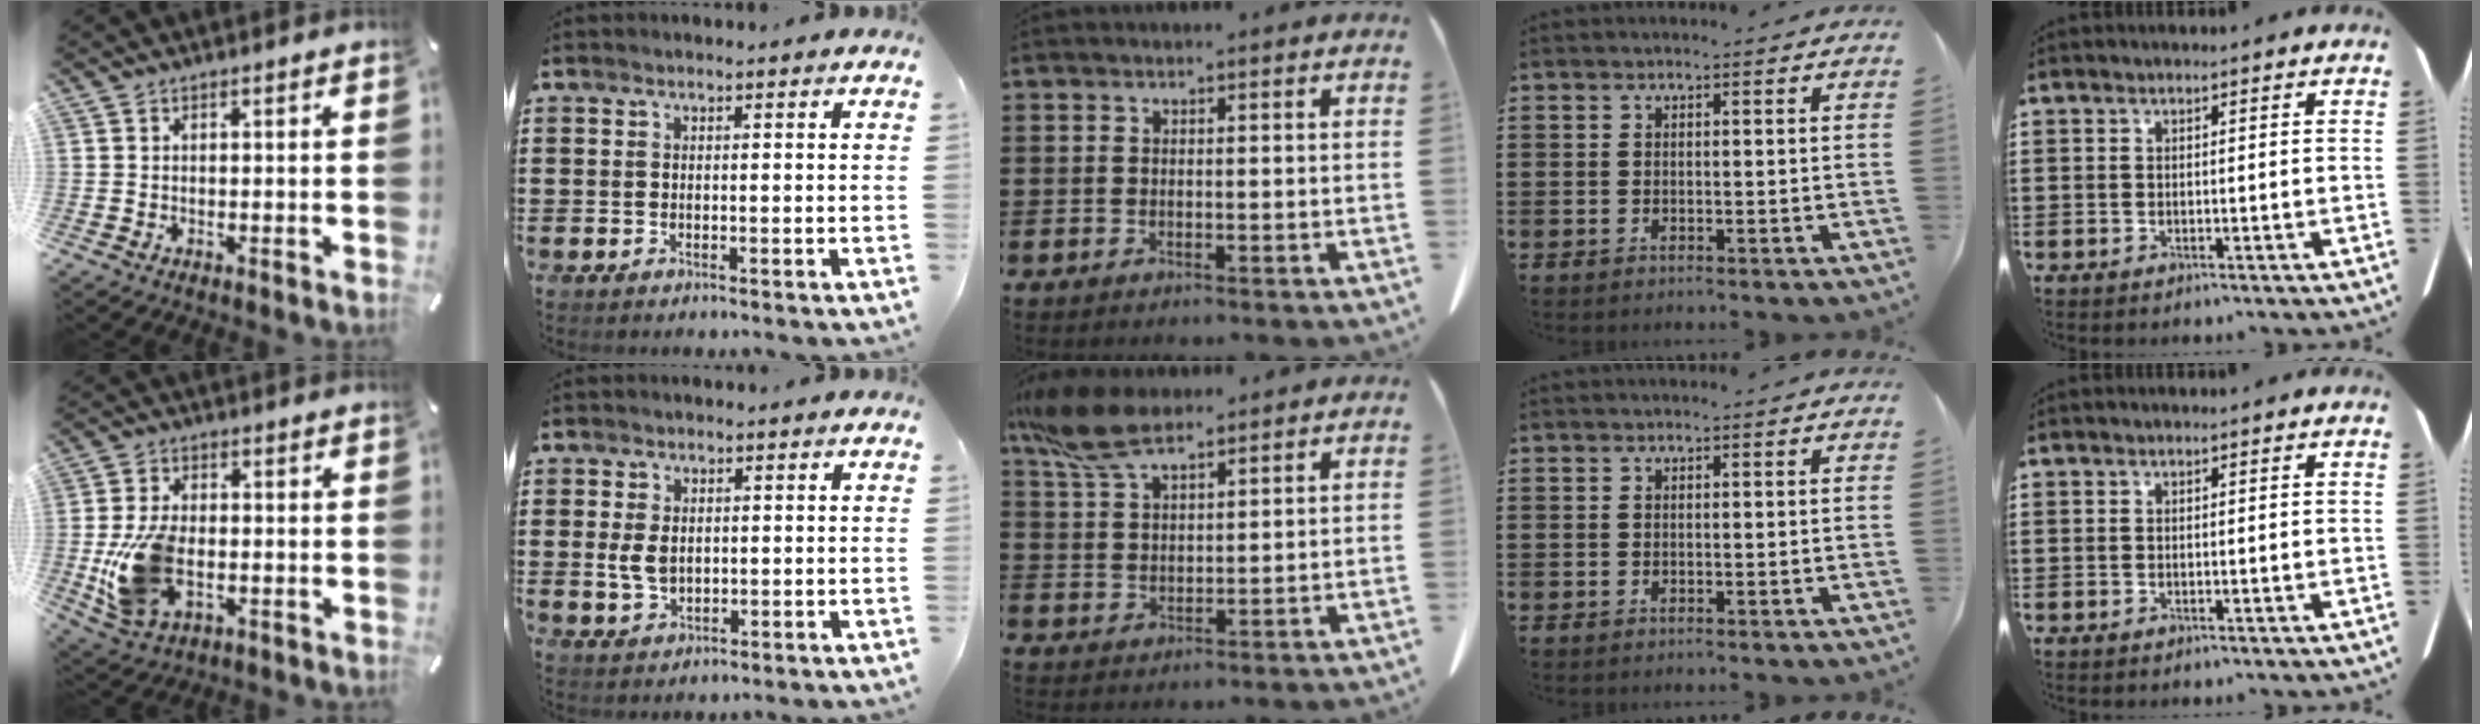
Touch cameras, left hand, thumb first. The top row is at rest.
{"thumb": {"total": 12.7, "force": [-2.5, 7.9, 9.7], "torque": [-0.212, -0.002, -0.038]}, "index": {"total": 3.8, "force": [0.3, 2.6, 2.8], "torque": [-0.073, 0.002, 0.000]}, "middle": {"total": 9.0, "force": [6.5, 2.9, 5.5], "torque": [-0.137, -0.009, 0.119]}}